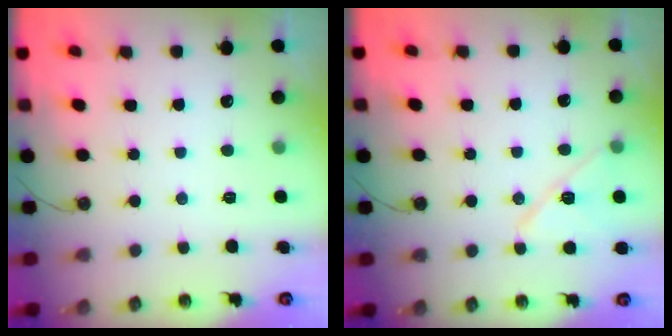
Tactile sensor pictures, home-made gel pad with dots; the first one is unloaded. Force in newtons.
{"total": 10.7, "press": 10.6, "slide": 1.4}